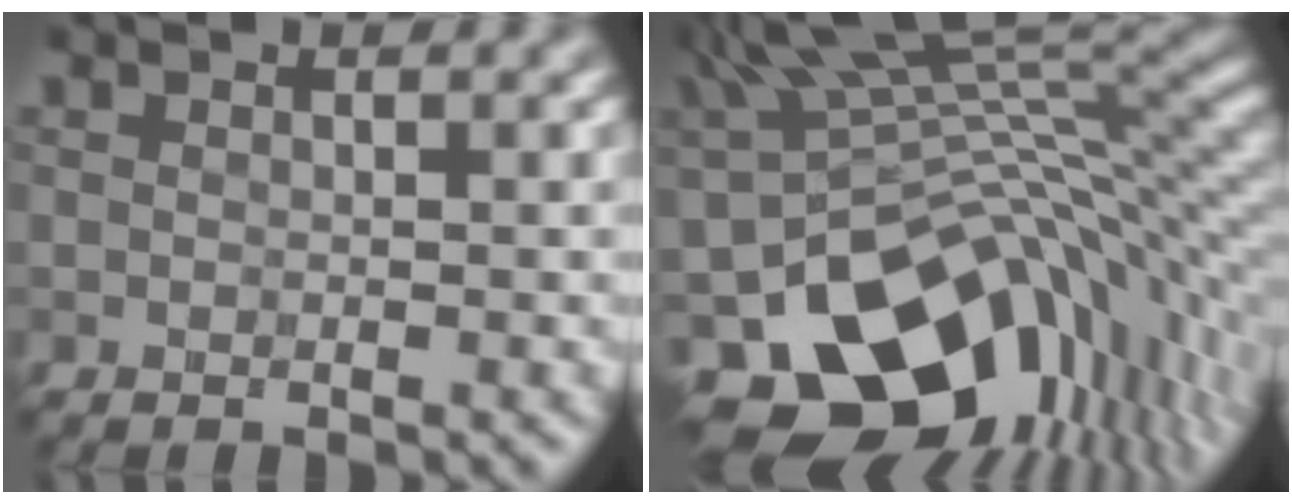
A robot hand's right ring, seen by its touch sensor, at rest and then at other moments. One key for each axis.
{"total": 14.5, "fx": -3.2, "fy": 9.1, "fz": 10.9, "tx": -0.173, "ty": -0.012, "tz": -0.043}